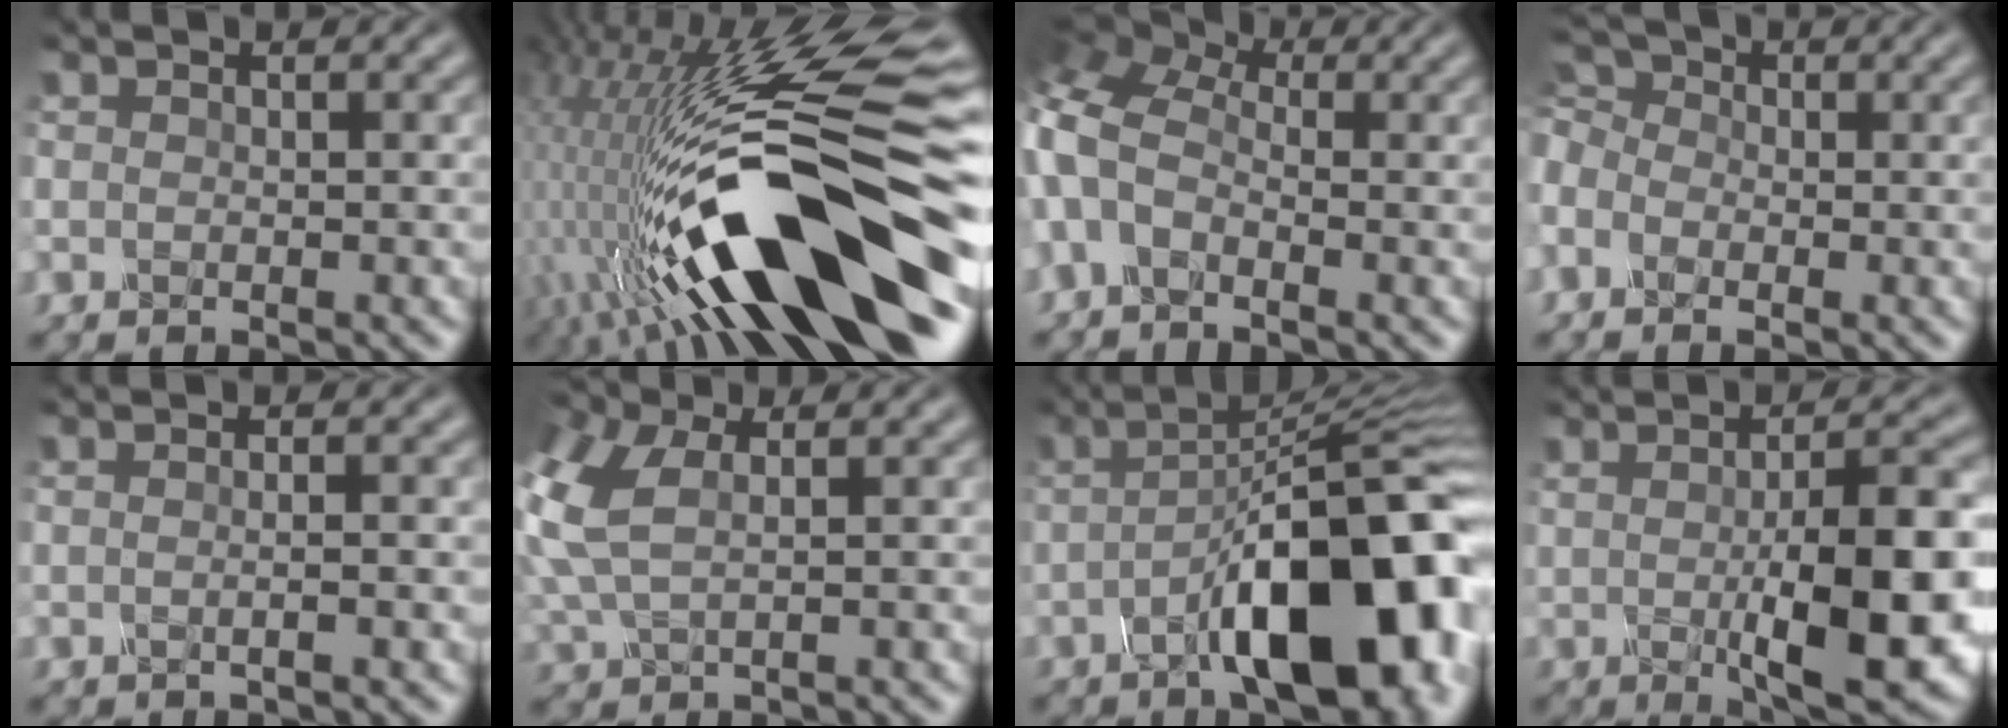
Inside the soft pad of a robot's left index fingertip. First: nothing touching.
{"total": 16.6, "force": [-3.0, 5.8, 15.3], "torque": [-0.262, 0.018, -0.051]}
{"total": 8.2, "force": [-0.6, 5.1, 6.3], "torque": [-0.164, 0.022, -0.031]}
{"total": 5.6, "force": [-0.8, 4.2, 3.6], "torque": [-0.095, 0.019, -0.023]}
{"total": 2.1, "force": [0.3, 0.9, 1.8], "torque": [-0.008, 0.000, -0.016]}
{"total": 6.3, "force": [1.6, 3.7, 4.8], "torque": [-0.148, 0.016, 0.035]}
{"total": 13.9, "force": [-3.2, 4.8, 12.6], "torque": [-0.150, 0.016, -0.054]}
{"total": 11.9, "force": [-0.5, 3.1, 11.4], "torque": [-0.145, -0.007, 0.000]}